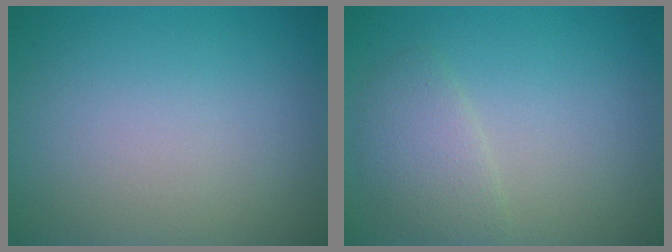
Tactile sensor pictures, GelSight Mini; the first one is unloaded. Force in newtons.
{"total": 2.4, "press": 2.4, "slide": 0.1}